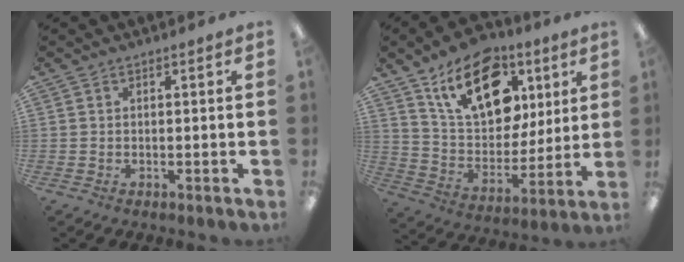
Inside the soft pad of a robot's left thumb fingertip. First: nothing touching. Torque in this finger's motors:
{"motor_torque": [2.01, 2.45, 1.38, -1.39, 0.40]}